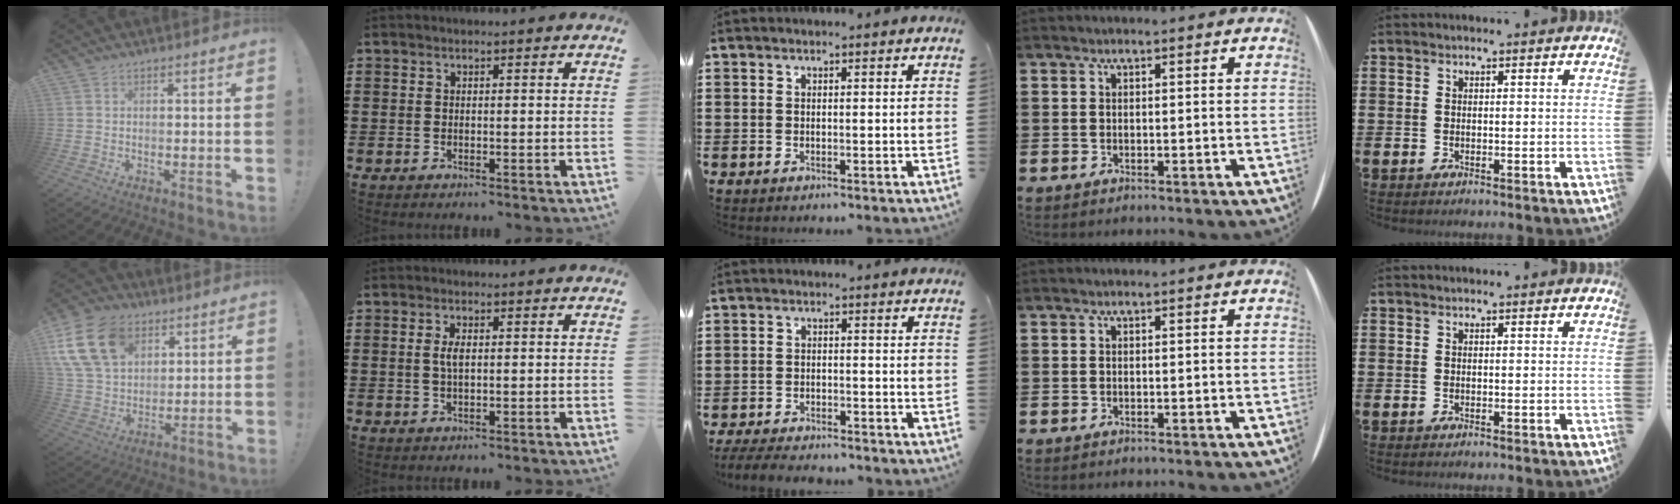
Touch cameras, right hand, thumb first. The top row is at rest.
{"thumb": {"total": 18.0, "force": [8.2, 12.6, 9.9], "torque": [-0.201, -0.033, 0.156]}, "index": {"total": 2.5, "force": [0.3, 0.9, 2.3], "torque": [-0.047, 0.004, 0.003]}, "middle": {"total": 3.4, "force": [-3.4, 0.5, 0.6], "torque": [-0.018, 0.001, -0.073]}}